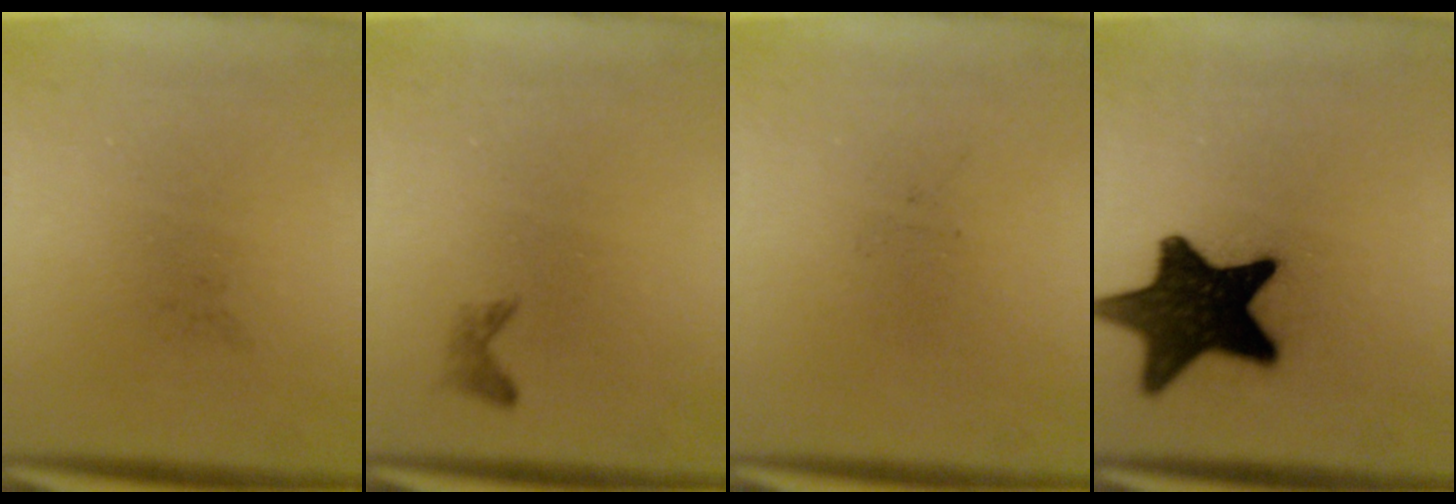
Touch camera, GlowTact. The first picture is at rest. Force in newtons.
{"total": 0.8}
{"total": 0.0}
{"total": 15.8}